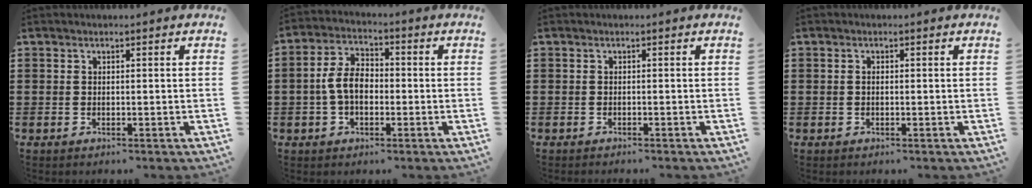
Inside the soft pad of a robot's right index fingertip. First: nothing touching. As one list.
[{"total": 6.2, "force": [-0.9, 3.8, 4.9], "torque": [-0.118, 0.002, -0.024]}, {"total": 0.6, "force": [-0.6, -0.1, 0.0], "torque": [-0.001, -0.004, -0.011]}, {"total": 0.6, "force": [-0.1, 0.3, 0.5], "torque": [-0.011, -0.002, -0.002]}]